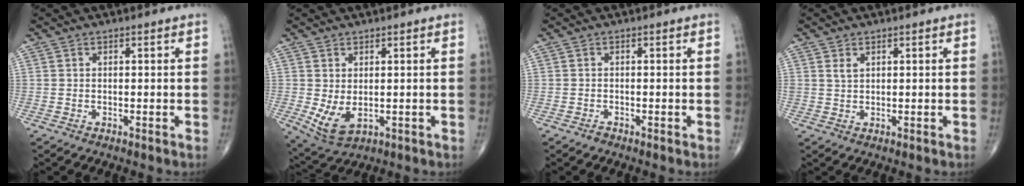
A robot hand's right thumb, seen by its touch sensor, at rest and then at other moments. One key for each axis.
{"total": 5.7, "fx": -0.3, "fy": 3.2, "fz": 4.7, "tx": -0.087, "ty": -0.008, "tz": 0.013}
{"total": 0.6, "fx": -0.5, "fy": 0.3, "fz": 0.1, "tx": -0.002, "ty": 0.000, "tz": -0.013}
{"total": 1.5, "fx": 0.9, "fy": 0.9, "fz": 0.9, "tx": -0.015, "ty": -0.001, "tz": 0.022}